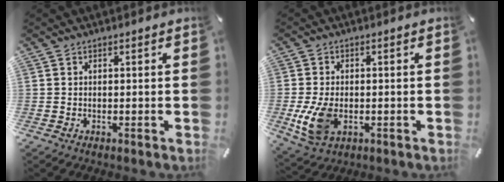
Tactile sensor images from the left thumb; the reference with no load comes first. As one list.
[{"total": 8.8, "force": [-1.7, 5.7, 6.4], "torque": [-0.148, -0.008, -0.031]}]